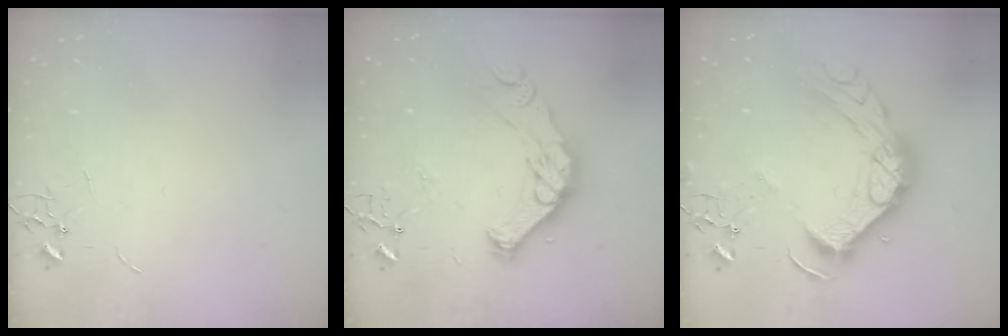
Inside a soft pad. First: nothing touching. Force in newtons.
{"total": 17.0, "press": 16.8, "slide": 2.1}
{"total": 19.9, "press": 19.9, "slide": 1.4}